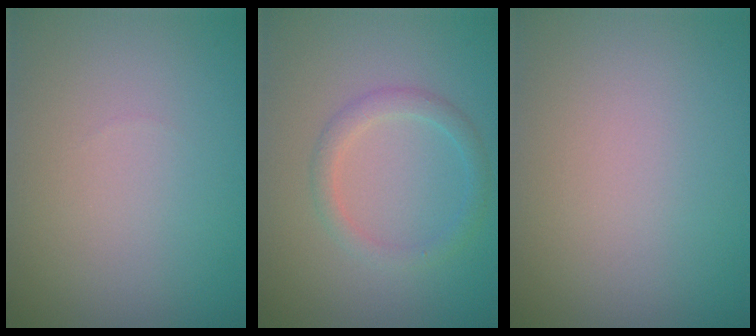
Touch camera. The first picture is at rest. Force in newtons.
{"total": 2.0, "press": 2.0, "slide": 0.1}
{"total": 0.0}